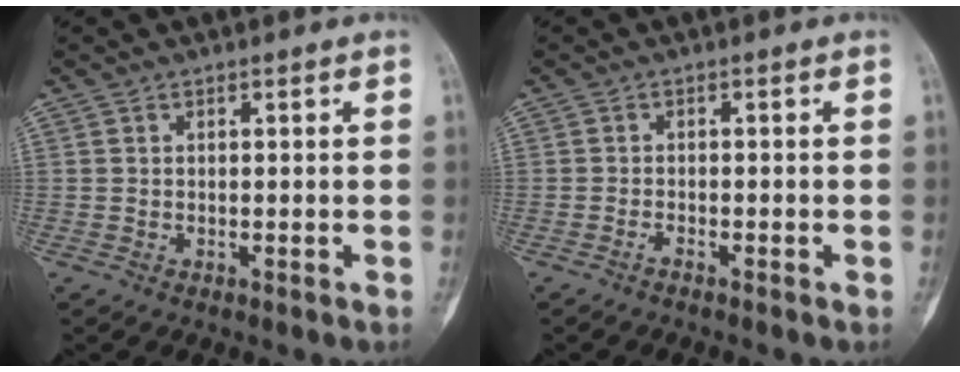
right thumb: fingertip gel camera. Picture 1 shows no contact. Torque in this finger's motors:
{"motor_torque": [-0.55, -0.24, 0.20, -0.01, -0.11]}